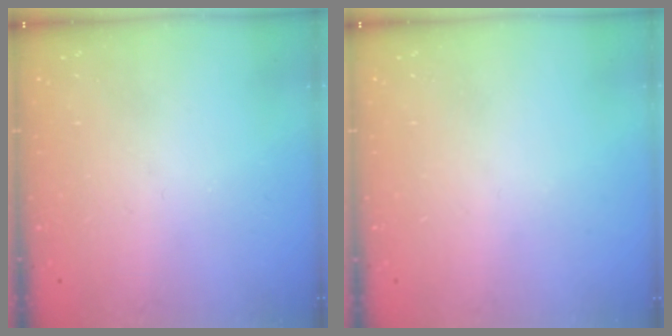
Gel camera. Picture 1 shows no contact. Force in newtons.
{"total": 0.0}